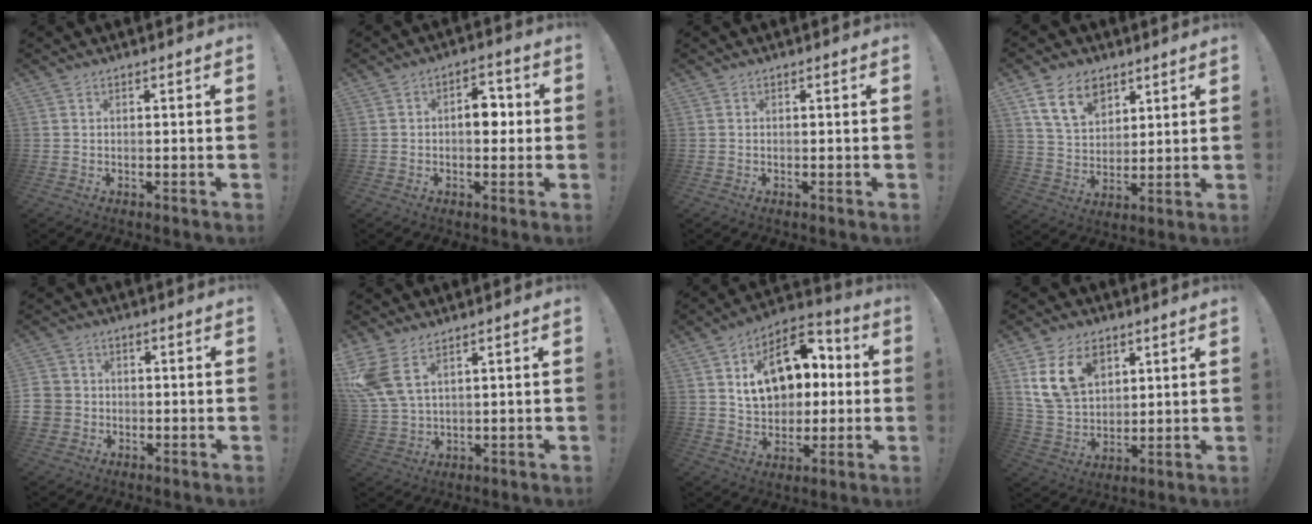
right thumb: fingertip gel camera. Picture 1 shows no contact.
{"total": 7.8, "force": [-0.1, 5.3, 5.7], "torque": [-0.066, 0.012, -0.005]}
{"total": 0.0}
{"total": 12.3, "force": [7.1, 8.1, 5.8], "torque": [-0.098, -0.024, 0.138]}
{"total": 5.9, "force": [-0.9, 5.6, 1.6], "torque": [-0.030, 0.012, -0.014]}
{"total": 8.7, "force": [5.4, 4.1, 5.5], "torque": [-0.115, -0.019, 0.109]}
{"total": 17.9, "force": [4.8, 12.8, 11.6], "torque": [-0.159, -0.008, 0.092]}
{"total": 14.4, "force": [7.1, 10.0, 7.6], "torque": [-0.143, -0.029, 0.137]}